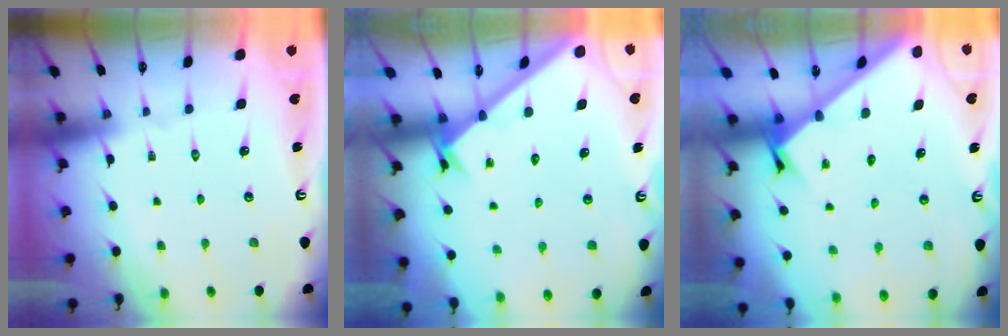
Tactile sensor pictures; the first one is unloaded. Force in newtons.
{"total": 2.2, "press": 2.2, "slide": 0.2}
{"total": 1.9, "press": 1.9, "slide": 0.1}